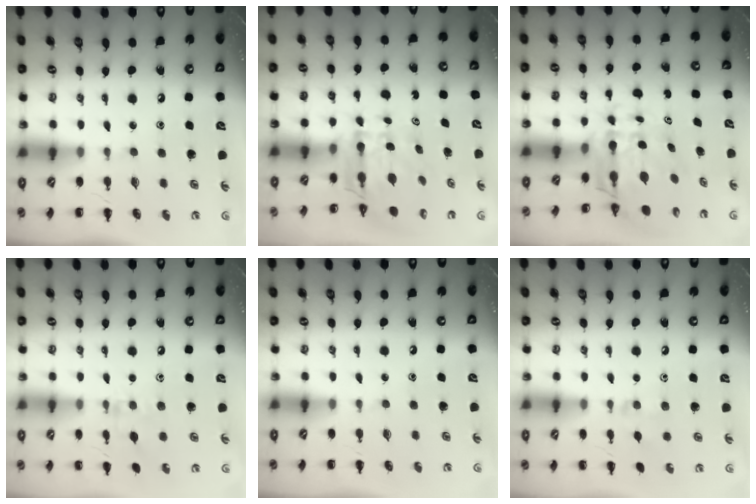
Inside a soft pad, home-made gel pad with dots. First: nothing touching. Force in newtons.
{"total": 5.6, "press": 5.5, "slide": 0.7}
{"total": 7.0, "press": 6.6, "slide": 2.3}
{"total": 7.6, "press": 7.3, "slide": 2.2}
{"total": 0.0}
{"total": 4.5, "press": 4.3, "slide": 1.6}